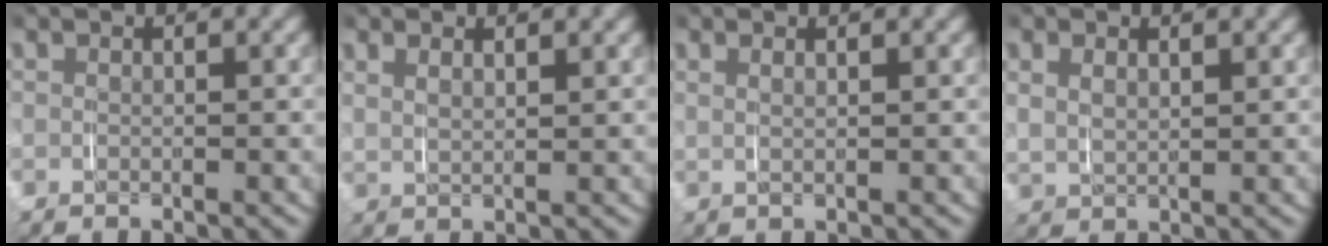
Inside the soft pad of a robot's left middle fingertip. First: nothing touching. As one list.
[{"total": 1.8, "force": [1.3, 0.6, 1.1], "torque": [-0.027, -0.002, 0.029]}, {"total": 1.2, "force": [0.7, 0.1, 0.9], "torque": [-0.017, 0.001, 0.016]}, {"total": 2.4, "force": [1.2, 1.5, 1.3], "torque": [-0.041, -0.005, 0.031]}]